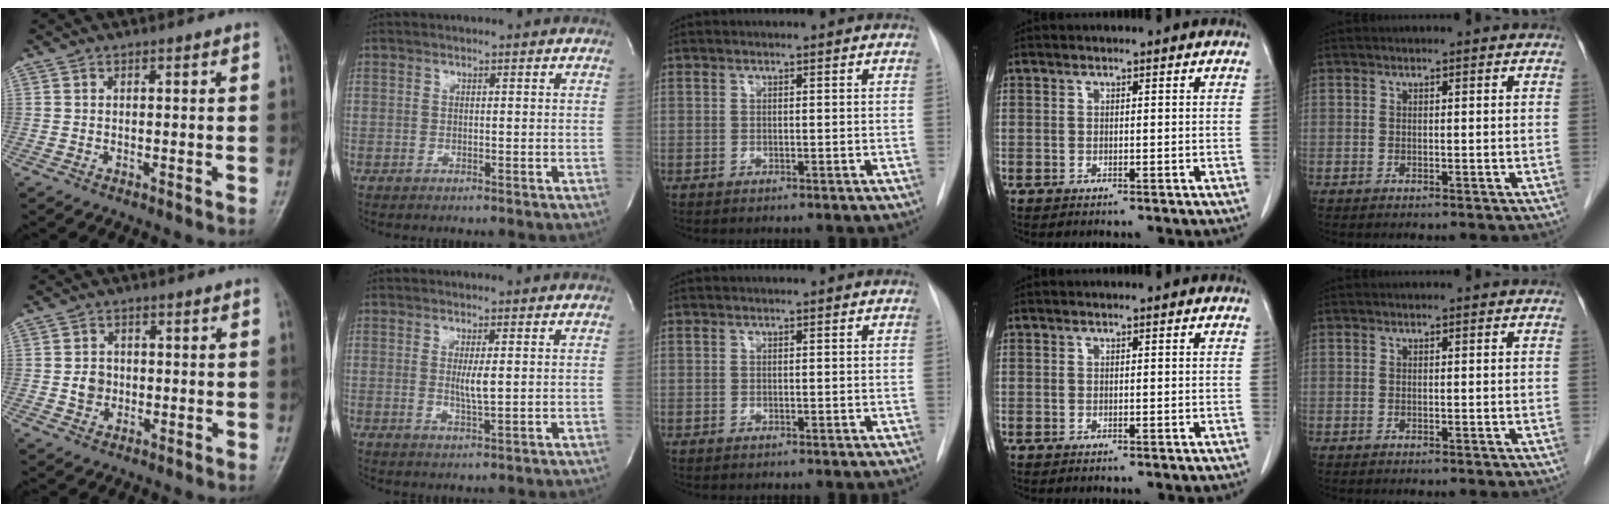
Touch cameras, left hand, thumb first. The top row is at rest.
{"thumb": {"total": 3.3, "force": [-0.3, 3.0, 1.5], "torque": [-0.010, 0.005, -0.007]}, "index": {"total": 2.8, "force": [0.2, 0.2, 2.8], "torque": [-0.058, -0.010, 0.006]}}